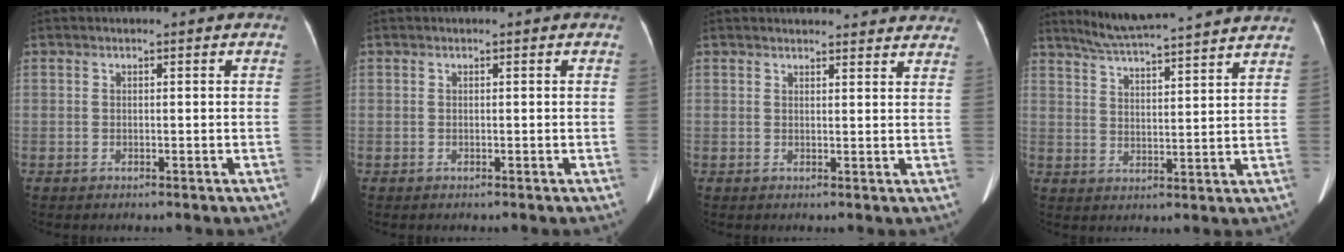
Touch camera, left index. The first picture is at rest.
{"total": 0.0}
{"total": 14.5, "force": [13.9, 2.7, 3.5], "torque": [-0.021, 0.009, 0.146]}
{"total": 19.3, "force": [17.7, 0.1, 7.8], "torque": [-0.130, 0.006, 0.243]}